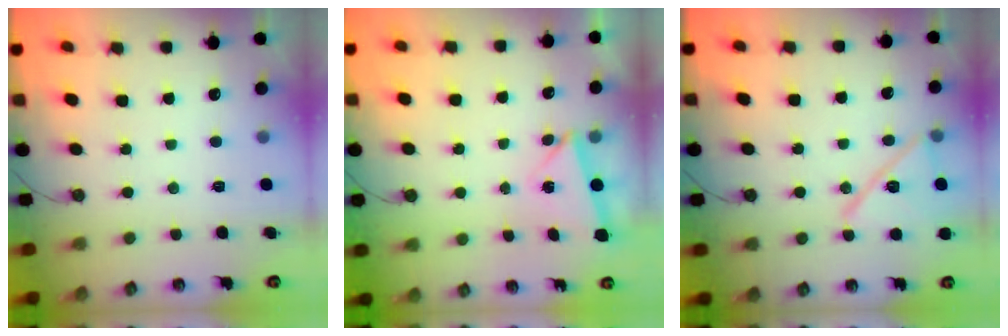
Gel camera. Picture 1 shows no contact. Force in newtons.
{"total": 2.9, "press": 2.7, "slide": 1.2}
{"total": 15.0, "press": 14.9, "slide": 0.8}